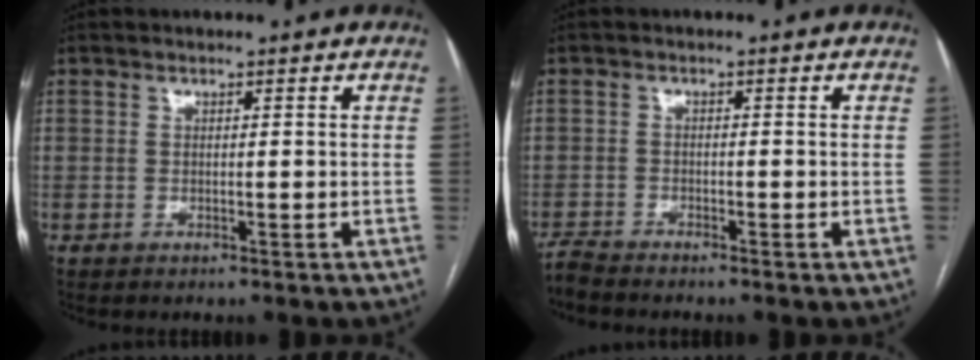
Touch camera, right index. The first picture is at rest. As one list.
[{"total": 2.3, "force": [-2.3, -0.2, 0.2], "torque": [-0.007, -0.013, -0.048]}]